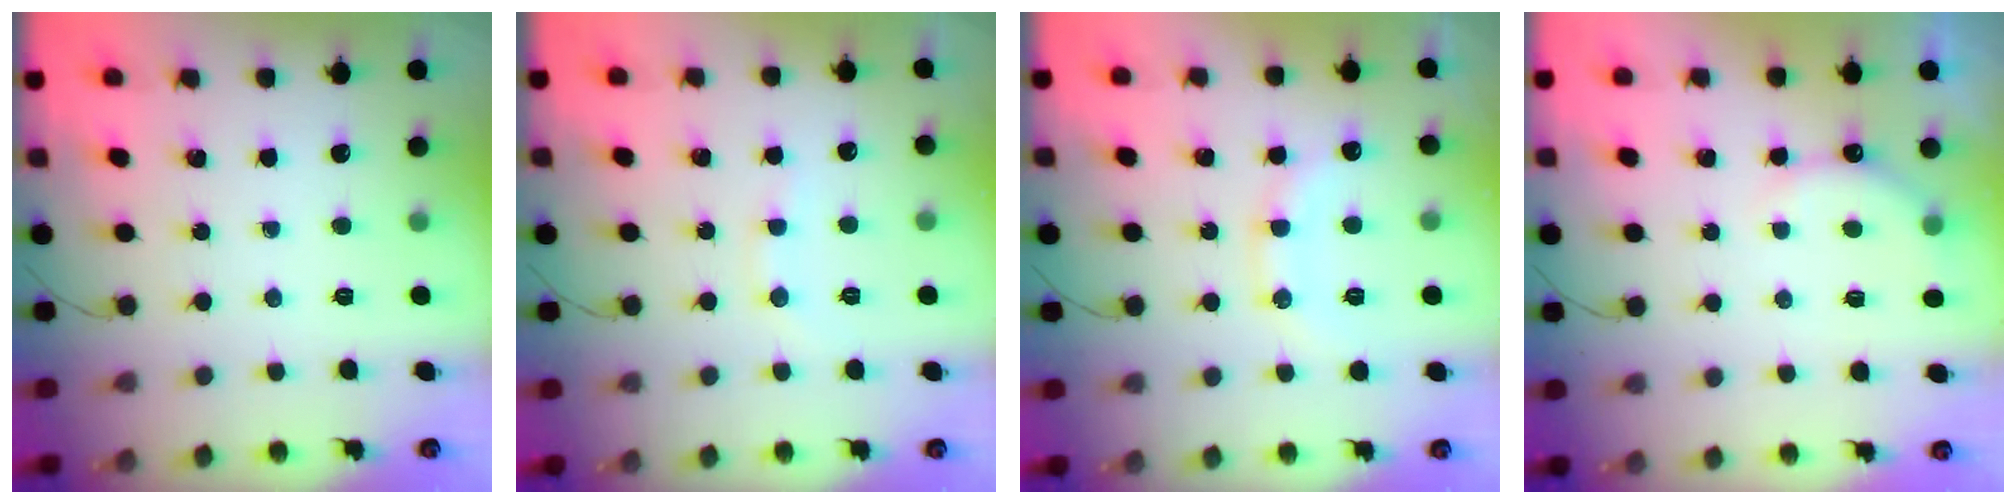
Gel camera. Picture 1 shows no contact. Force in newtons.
{"total": 7.3, "press": 7.1, "slide": 1.5}
{"total": 12.6, "press": 12.6, "slide": 1.0}
{"total": 5.3, "press": 5.2, "slide": 0.6}